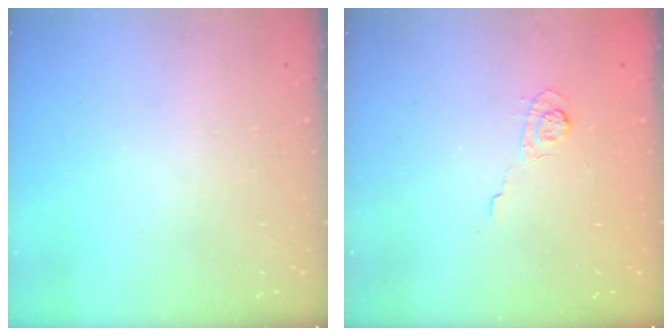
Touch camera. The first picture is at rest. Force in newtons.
{"total": 3.1, "press": 2.7, "slide": 1.5}